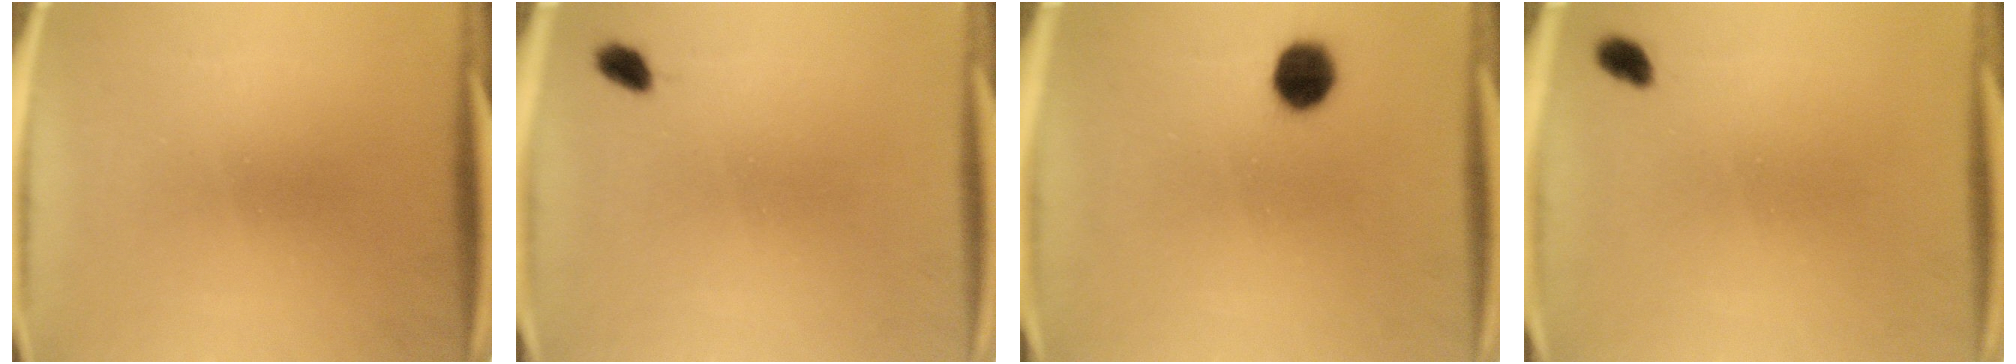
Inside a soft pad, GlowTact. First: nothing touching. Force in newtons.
{"total": 1.9}
{"total": 6.3}
{"total": 1.8}